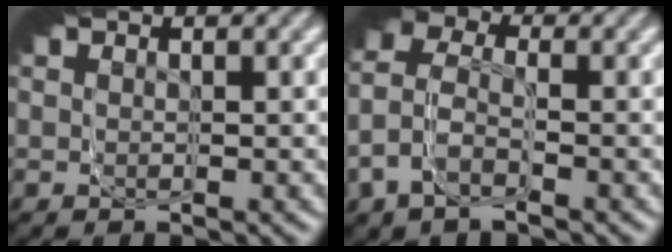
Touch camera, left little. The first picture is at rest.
{"total": 4.2, "force": [-1.8, 3.2, 2.2], "torque": [-0.021, 0.011, -0.045]}